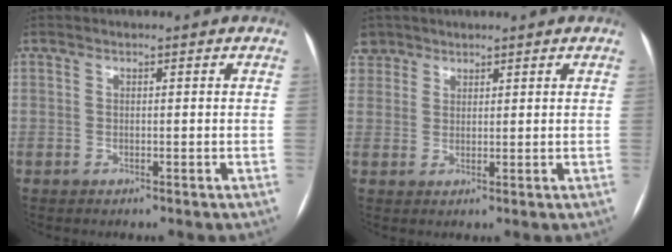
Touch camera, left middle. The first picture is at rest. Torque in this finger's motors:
{"motor_torque": [1.23, -0.91, 0.69, 0.00]}